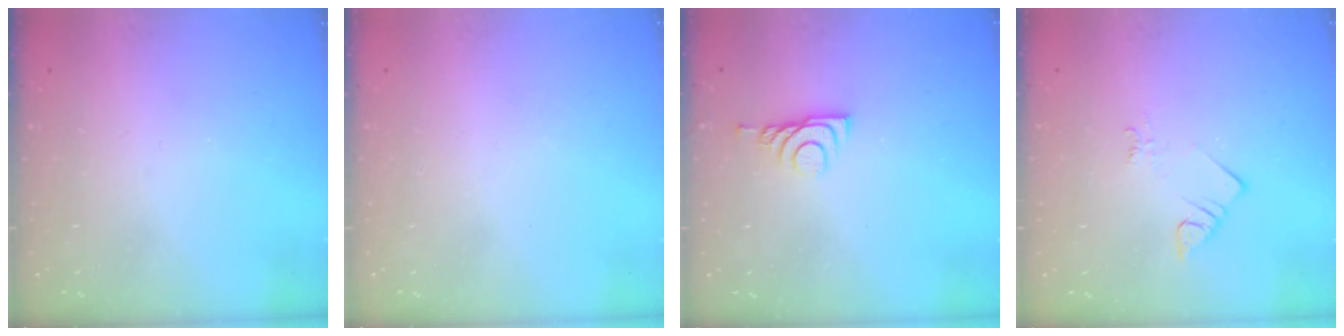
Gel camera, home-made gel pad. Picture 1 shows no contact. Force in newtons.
{"total": 1.6, "press": 1.6, "slide": 0.1}
{"total": 6.0, "press": 5.9, "slide": 0.8}
{"total": 2.1, "press": 2.0, "slide": 0.5}